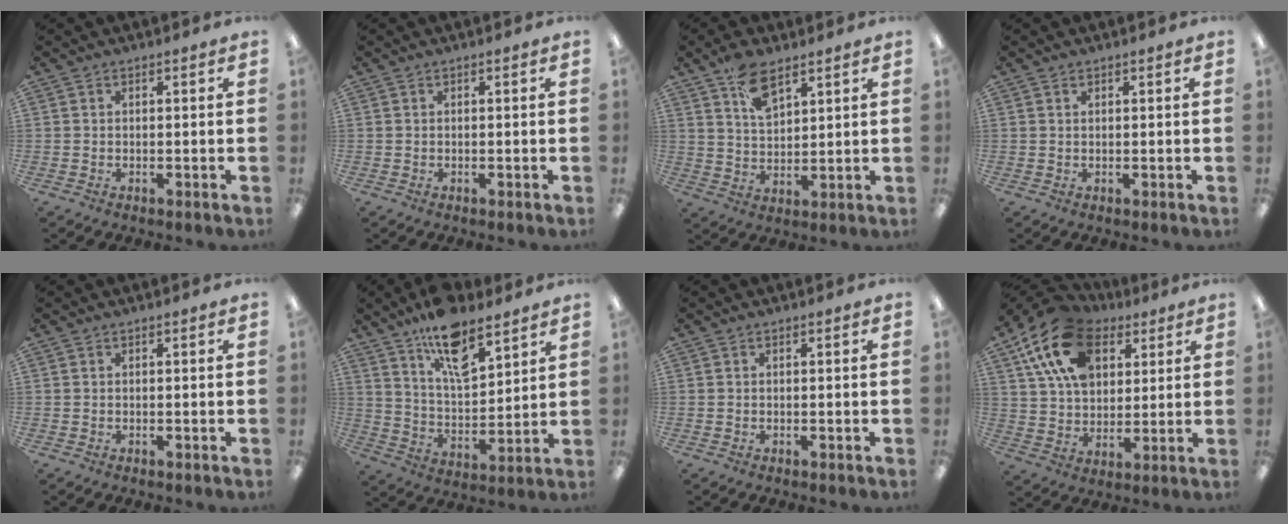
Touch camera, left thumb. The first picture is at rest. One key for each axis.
{"total": 0.0}
{"total": 8.8, "fx": 5.8, "fy": 4.5, "fz": 5.0, "tx": -0.088, "ty": -0.020, "tz": 0.105}
{"total": 0.6, "fx": 0.4, "fy": 0.3, "fz": 0.3, "tx": -0.006, "ty": 0.003, "tz": 0.006}
{"total": 0.0}
{"total": 14.7, "fx": 10.5, "fy": 5.9, "fz": 8.4, "tx": -0.142, "ty": -0.053, "tz": 0.183}
{"total": 0.0}
{"total": 18.5, "fx": 9.4, "fy": 12.1, "fz": 10.4, "tx": -0.209, "ty": -0.023, "tz": 0.173}